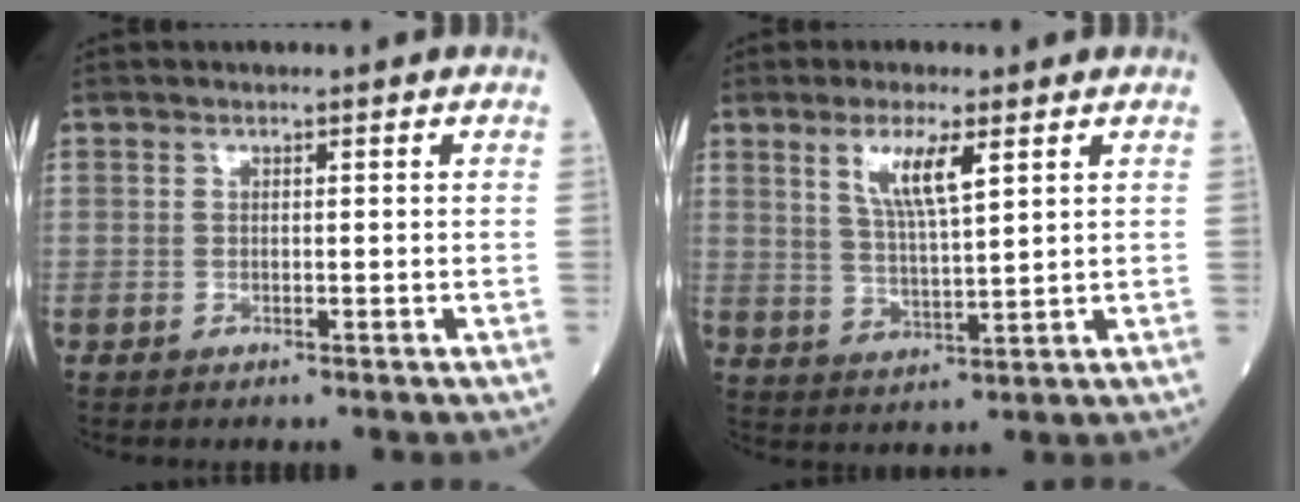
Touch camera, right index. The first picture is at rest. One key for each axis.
{"total": 6.9, "fx": 3.4, "fy": 0.9, "fz": 5.9, "tx": -0.117, "ty": -0.006, "tz": 0.067}